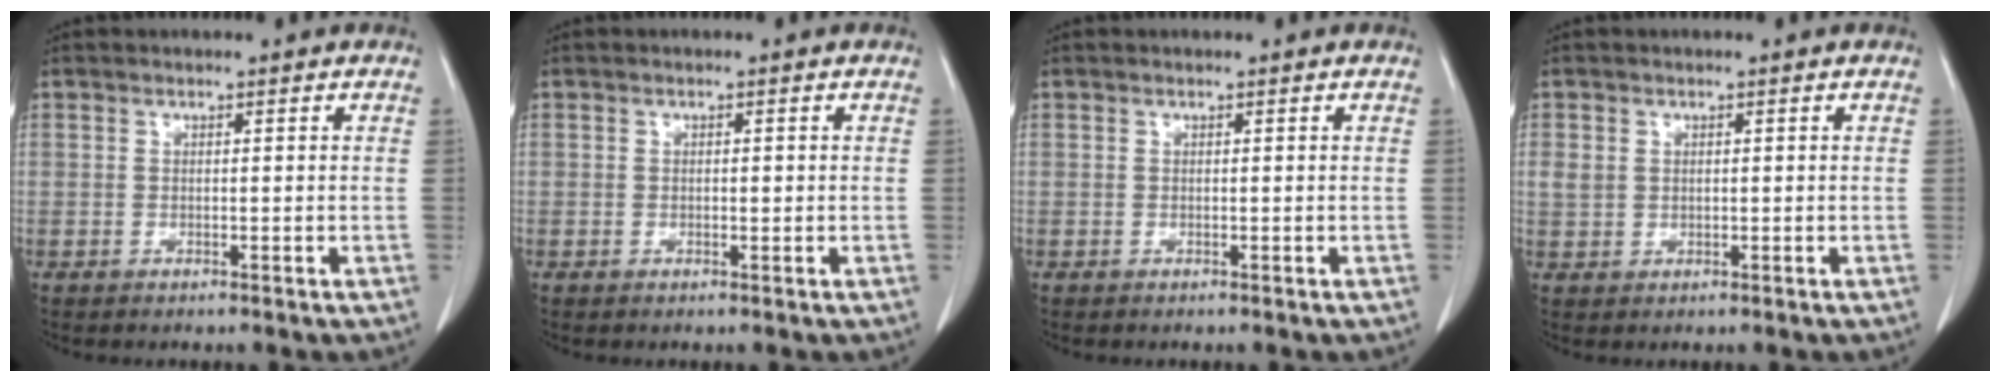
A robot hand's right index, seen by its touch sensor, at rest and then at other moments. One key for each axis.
{"total": 0.7, "fx": -0.1, "fy": 0.3, "fz": 0.6, "tx": -0.010, "ty": 0.000, "tz": -0.002}
{"total": 0.0}
{"total": 2.1, "fx": 0.2, "fy": 1.8, "fz": 1.1, "tx": -0.027, "ty": 0.010, "tz": 0.010}